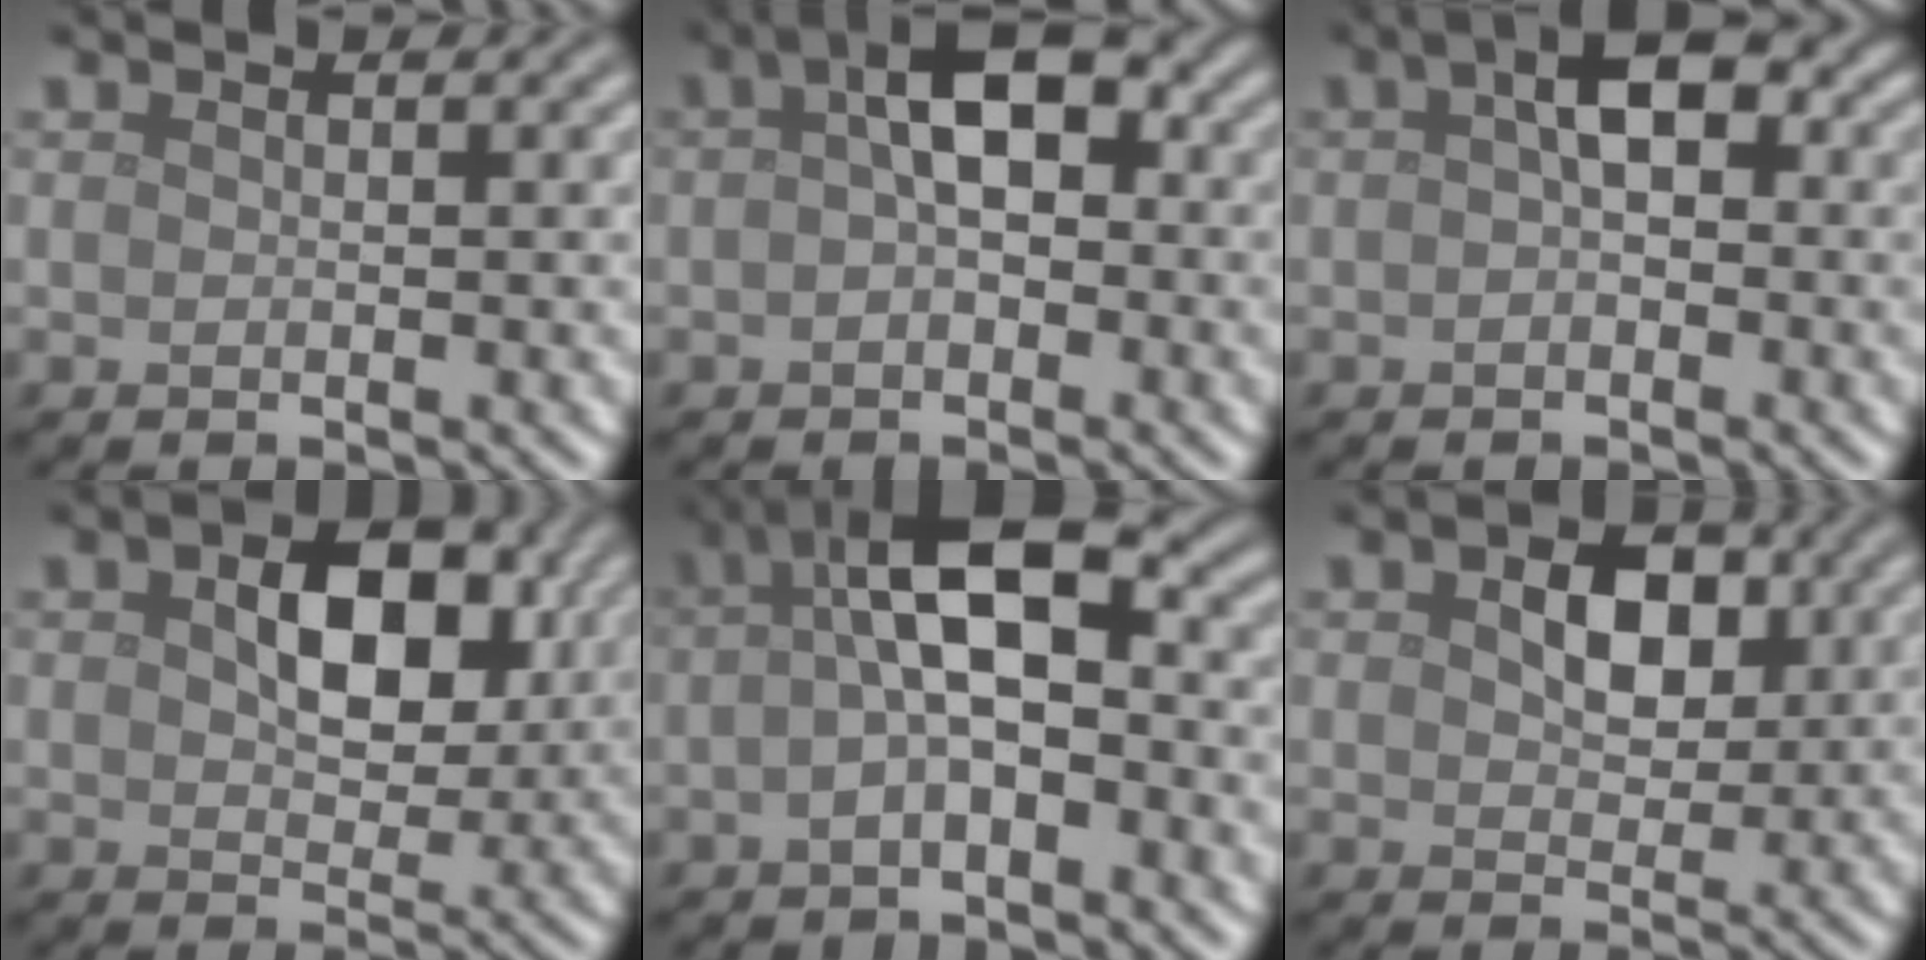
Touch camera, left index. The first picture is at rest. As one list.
[{"total": 4.9, "force": [0.7, 2.4, 4.2], "torque": [-0.059, 0.017, -0.001]}, {"total": 3.7, "force": [0.6, 1.8, 3.1], "torque": [-0.040, 0.012, -0.002]}, {"total": 6.6, "force": [1.3, 4.1, 5.0], "torque": [-0.083, -0.002, 0.017]}, {"total": 7.0, "force": [0.4, 2.7, 6.4], "torque": [-0.115, 0.019, -0.007]}, {"total": 4.3, "force": [1.0, 2.9, 3.0], "torque": [-0.054, 0.001, 0.010]}]